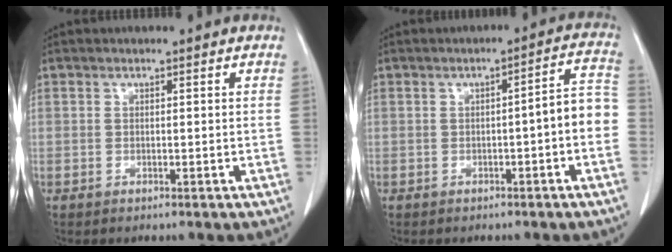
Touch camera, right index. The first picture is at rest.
{"total": 5.5, "force": [-1.3, 0.5, 5.3], "torque": [-0.059, 0.025, -0.021]}